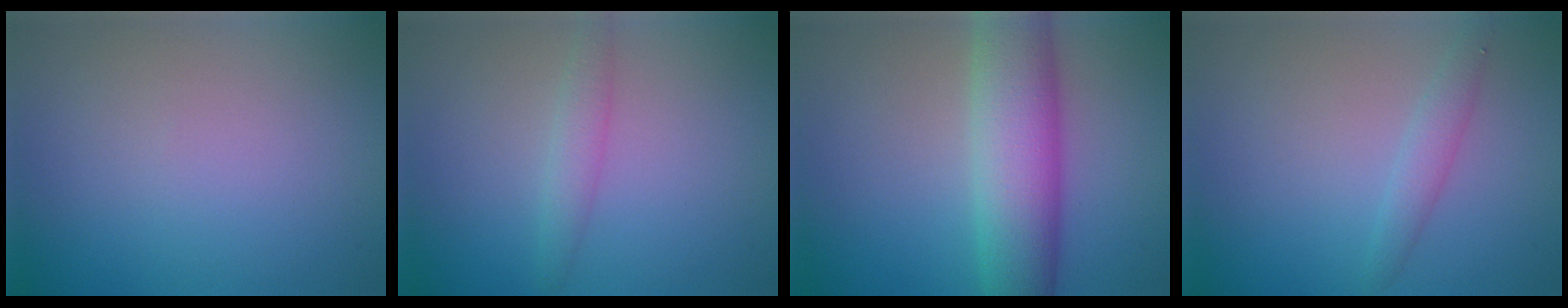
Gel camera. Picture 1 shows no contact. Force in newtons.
{"total": 1.7, "press": 1.7, "slide": 0.0}
{"total": 8.4, "press": 8.4, "slide": 0.2}
{"total": 1.6, "press": 1.6, "slide": 0.0}